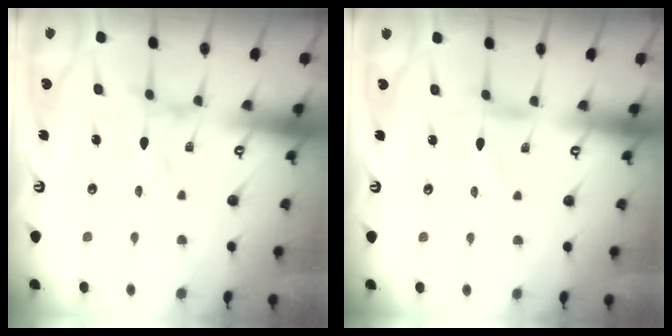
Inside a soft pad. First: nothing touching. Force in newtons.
{"total": 0.6, "press": 0.6, "slide": 0.2}